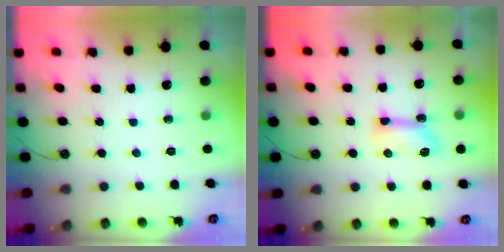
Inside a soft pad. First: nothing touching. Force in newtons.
{"total": 5.2, "press": 5.1, "slide": 0.6}